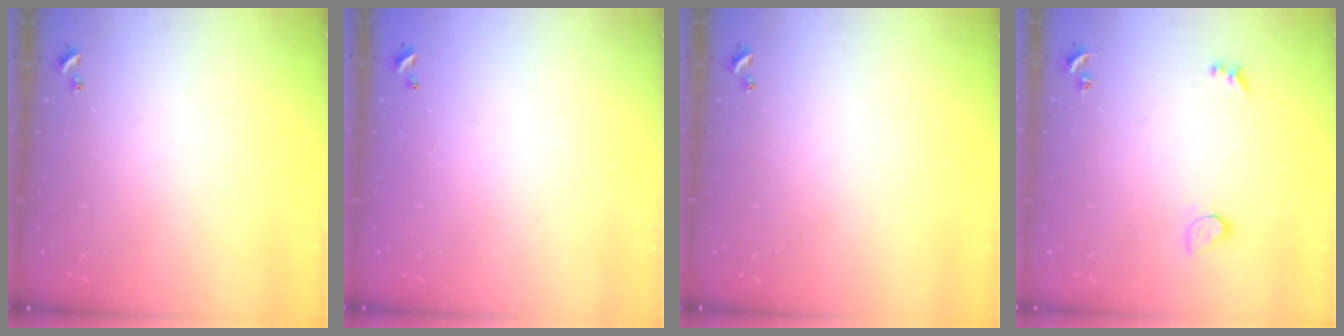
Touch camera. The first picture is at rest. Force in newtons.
{"total": 2.9, "press": 2.9, "slide": 0.1}
{"total": 0.0}
{"total": 2.0, "press": 1.9, "slide": 0.5}